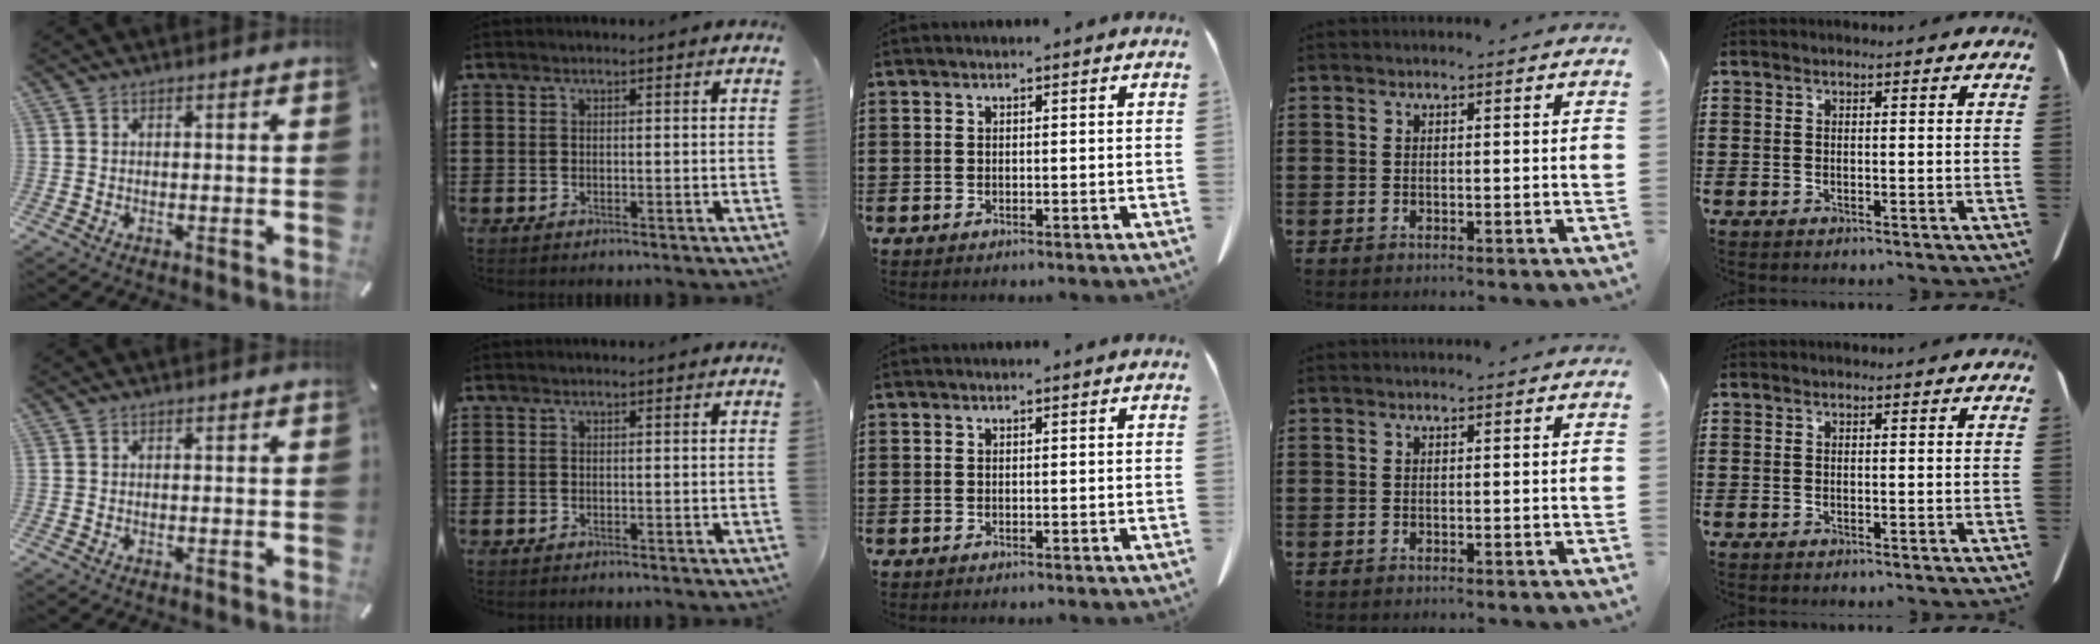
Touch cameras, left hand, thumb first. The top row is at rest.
{}